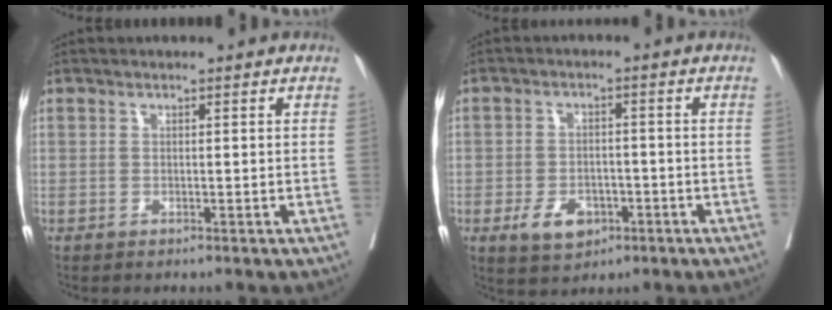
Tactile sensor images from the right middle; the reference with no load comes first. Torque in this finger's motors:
{"motor_torque": [0.90, -0.51, 0.13, 0.03]}